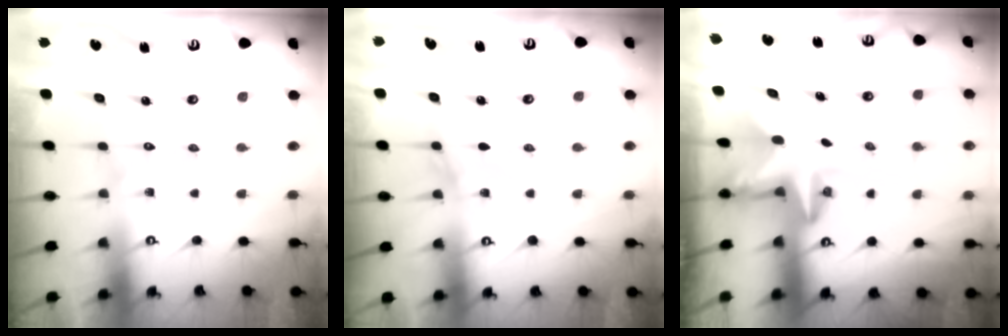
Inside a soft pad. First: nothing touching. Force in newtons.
{"total": 3.7, "press": 3.7, "slide": 0.3}
{"total": 2.8, "press": 2.8, "slide": 0.2}